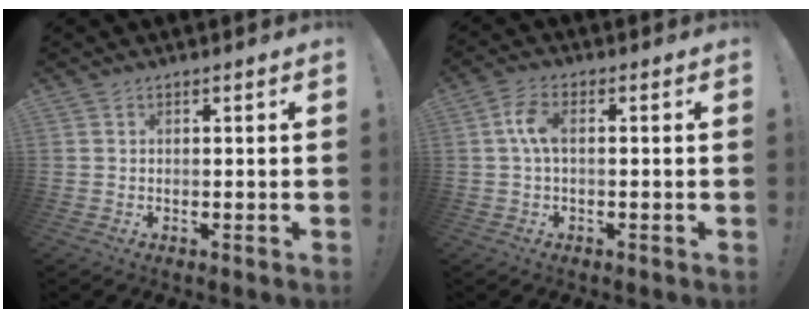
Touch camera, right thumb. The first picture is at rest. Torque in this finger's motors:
{"motor_torque": [0.04, 0.06, 0.89, -0.78, 0.20]}